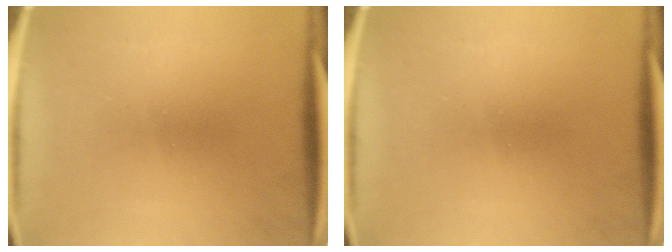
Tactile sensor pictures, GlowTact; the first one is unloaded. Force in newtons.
{"total": 0.0}